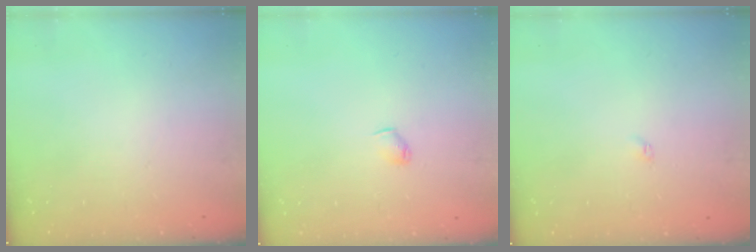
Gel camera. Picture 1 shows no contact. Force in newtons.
{"total": 3.9, "press": 3.9, "slide": 0.5}
{"total": 2.0, "press": 1.9, "slide": 0.4}